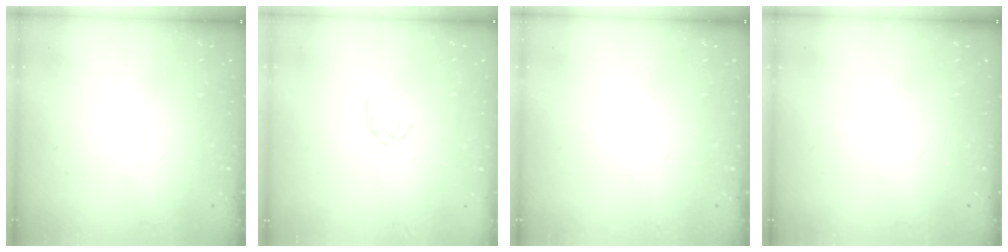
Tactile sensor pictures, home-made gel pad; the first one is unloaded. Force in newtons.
{"total": 2.9, "press": 2.9, "slide": 0.3}
{"total": 0.0}
{"total": 0.0}